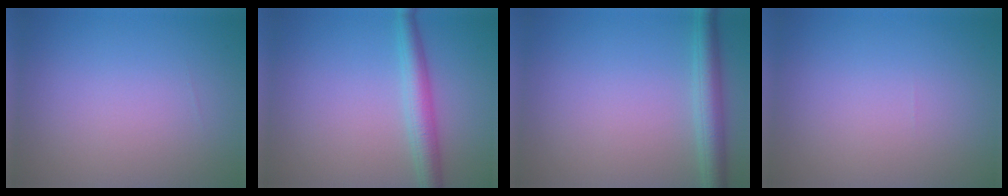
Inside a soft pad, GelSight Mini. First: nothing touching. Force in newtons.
{"total": 3.5, "press": 3.5, "slide": 0.1}
{"total": 3.6, "press": 3.6, "slide": 0.1}
{"total": 0.0}